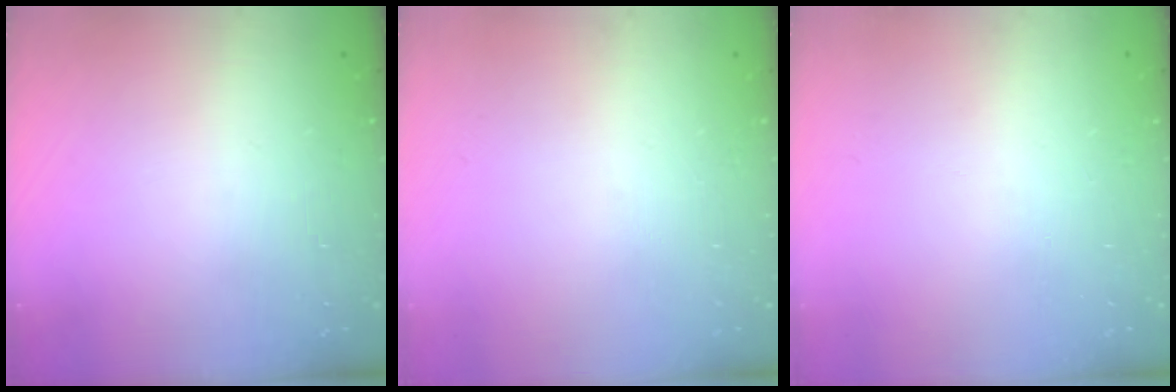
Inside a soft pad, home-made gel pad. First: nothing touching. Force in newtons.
{"total": 0.0}
{"total": 0.0}